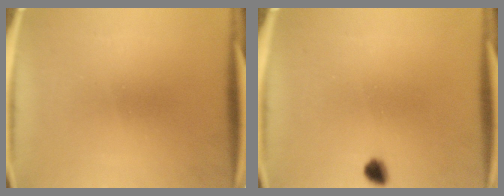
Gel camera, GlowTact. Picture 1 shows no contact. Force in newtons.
{"total": 2.4}